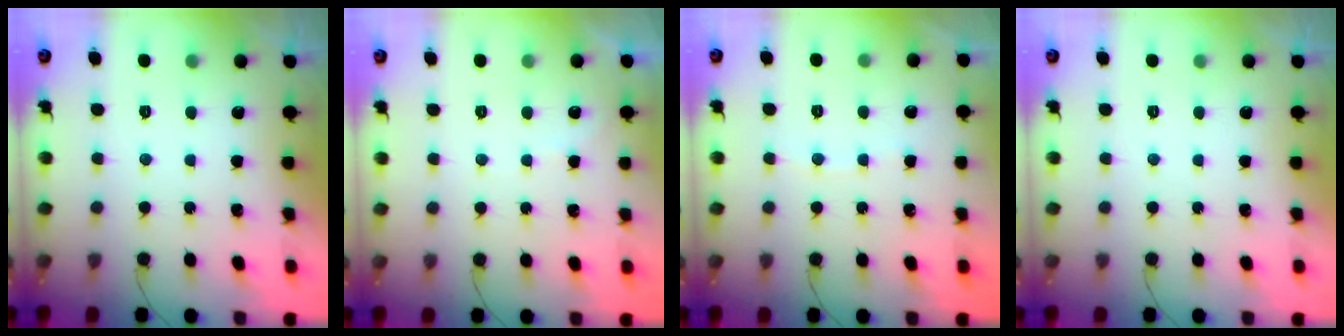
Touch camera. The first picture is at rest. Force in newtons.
{"total": 4.0, "press": 3.9, "slide": 0.6}
{"total": 3.0, "press": 2.9, "slide": 0.4}
{"total": 0.0}